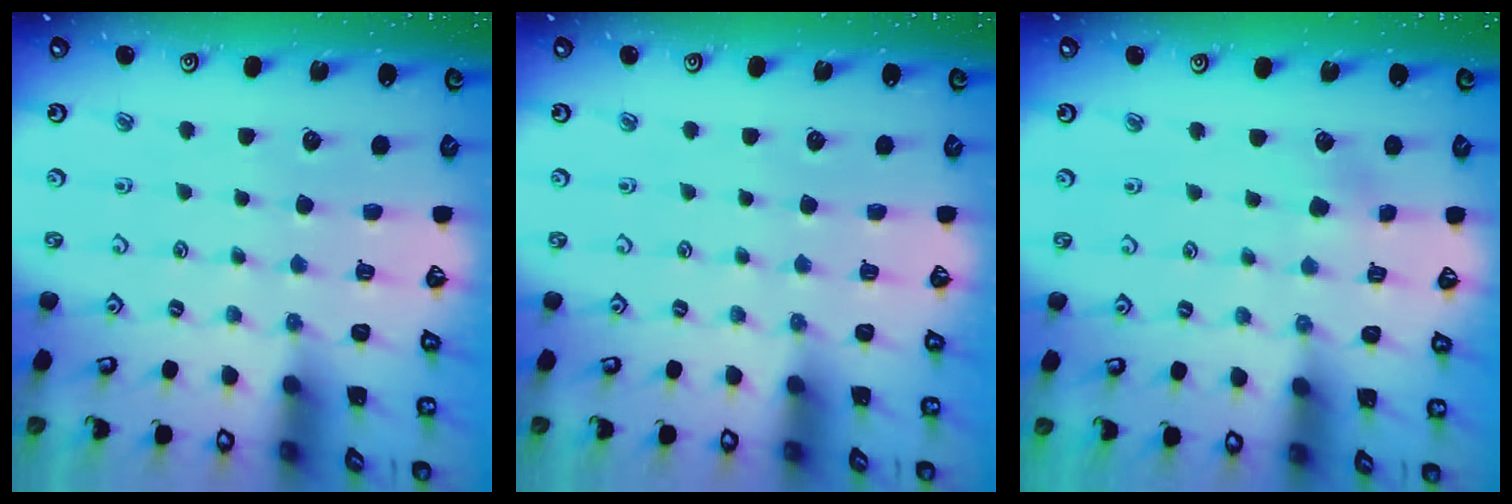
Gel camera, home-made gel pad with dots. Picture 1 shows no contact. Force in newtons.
{"total": 0.0}
{"total": 3.6, "press": 3.5, "slide": 0.4}